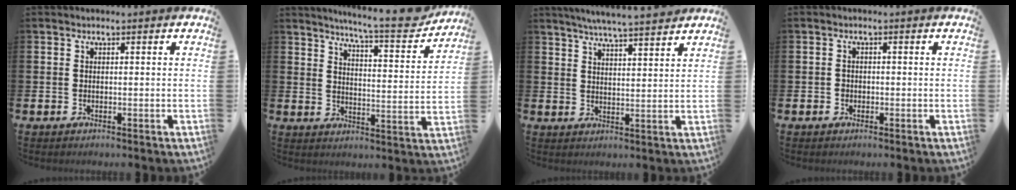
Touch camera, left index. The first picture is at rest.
{"total": 7.7, "force": [7.1, 0.6, 2.9], "torque": [-0.063, -0.052, 0.117]}
{"total": 5.6, "force": [5.4, -0.5, 1.3], "torque": [-0.038, -0.027, 0.096]}
{"total": 1.0, "force": [-0.4, 0.9, 0.1], "torque": [-0.003, 0.004, -0.010]}